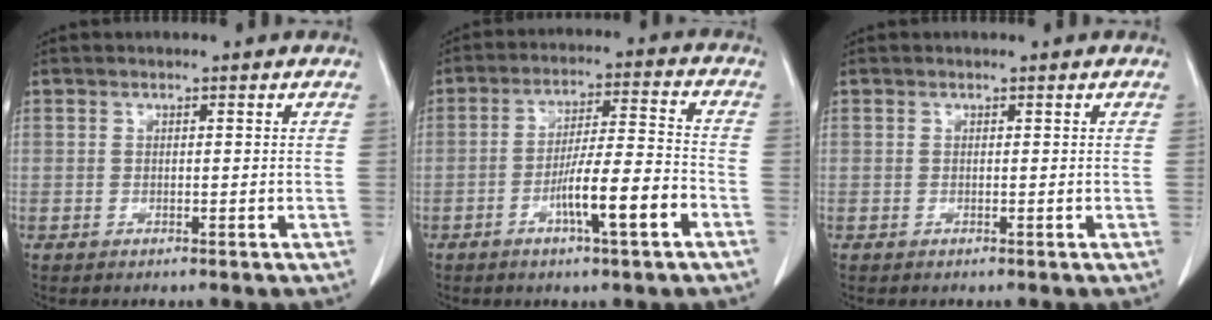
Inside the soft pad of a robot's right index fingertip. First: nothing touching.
{"total": 9.9, "force": [-4.3, 0.4, 8.9], "torque": [-0.152, 0.005, -0.072]}
{"total": 0.0}